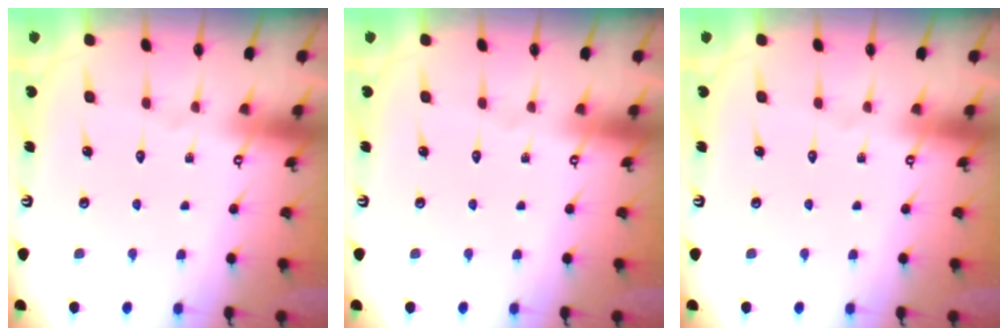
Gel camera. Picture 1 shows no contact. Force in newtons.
{"total": 0.0}
{"total": 0.0}